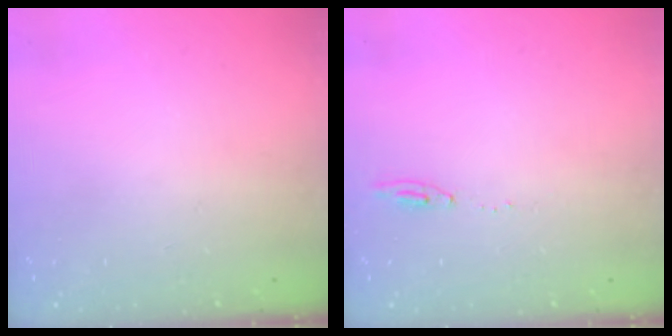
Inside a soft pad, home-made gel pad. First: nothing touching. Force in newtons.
{"total": 5.2, "press": 5.2, "slide": 0.5}